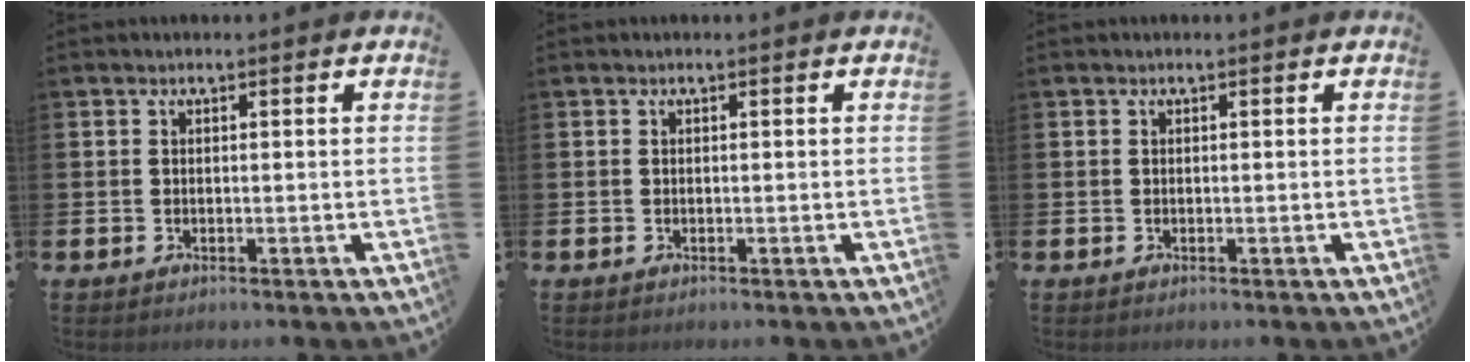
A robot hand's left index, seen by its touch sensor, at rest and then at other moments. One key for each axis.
{"total": 0.0}
{"total": 0.0}